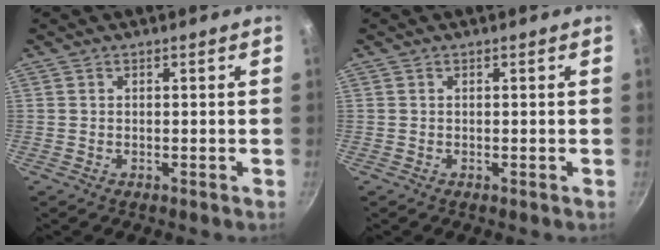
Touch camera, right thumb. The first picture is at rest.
{"total": 0.0}